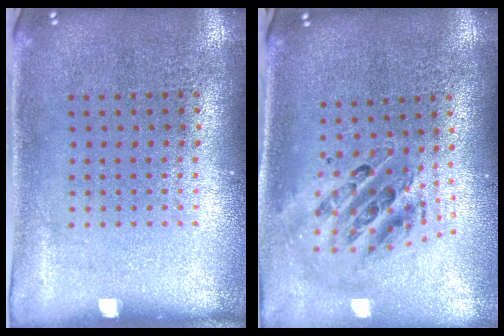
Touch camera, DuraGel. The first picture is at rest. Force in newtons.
{"total": 1.4, "press": 1.2, "slide": 0.6}